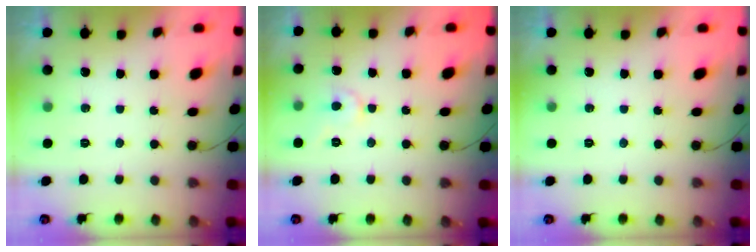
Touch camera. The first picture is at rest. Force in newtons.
{"total": 4.7, "press": 4.6, "slide": 0.6}
{"total": 0.0}